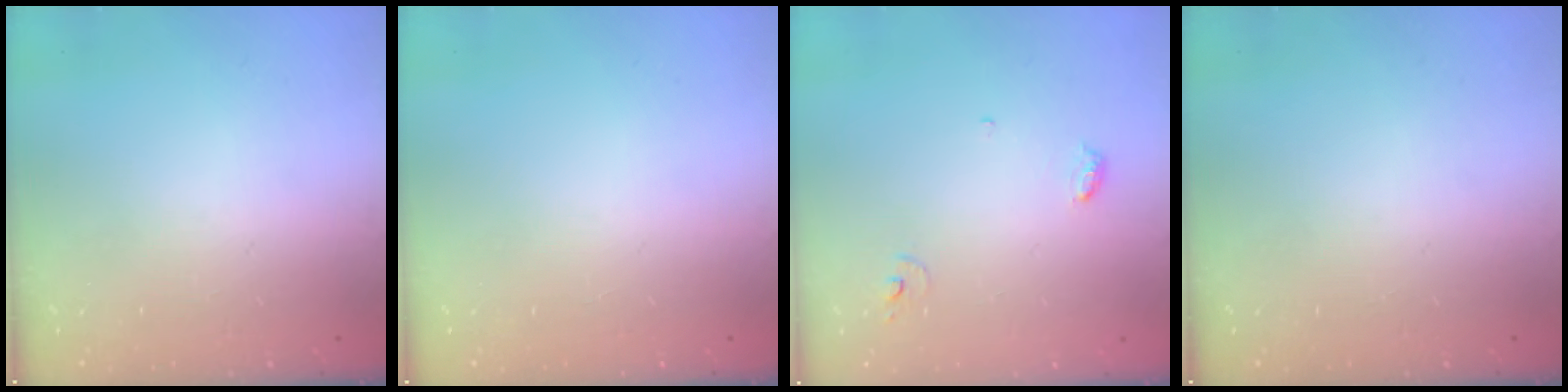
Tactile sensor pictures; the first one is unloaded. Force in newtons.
{"total": 0.0}
{"total": 3.8, "press": 3.8, "slide": 0.3}
{"total": 0.0}